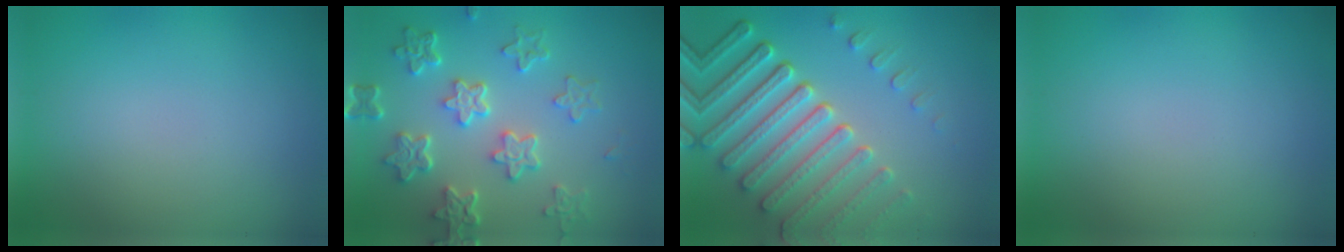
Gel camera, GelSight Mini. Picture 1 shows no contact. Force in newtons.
{"total": 6.1, "press": 4.6, "slide": 4.0}
{"total": 7.8, "press": 5.8, "slide": 5.3}
{"total": 0.0}